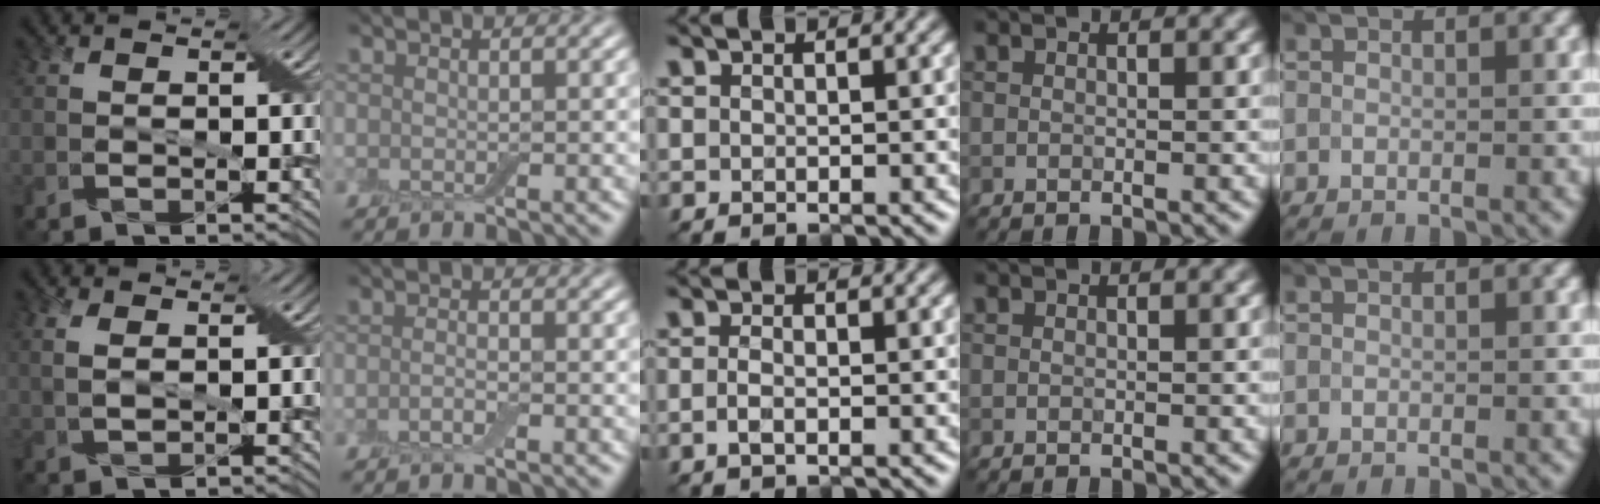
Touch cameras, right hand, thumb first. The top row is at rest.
{"thumb": {"total": 2.4, "force": [0.9, 0.9, 2.0], "torque": [-0.052, 0.004, 0.021]}, "index": {"total": 1.1, "force": [-0.6, 0.3, 0.9], "torque": [-0.020, -0.001, -0.012]}, "middle": {"total": 1.3, "force": [-0.4, 0.5, 1.1], "torque": [-0.026, -0.003, -0.011]}}